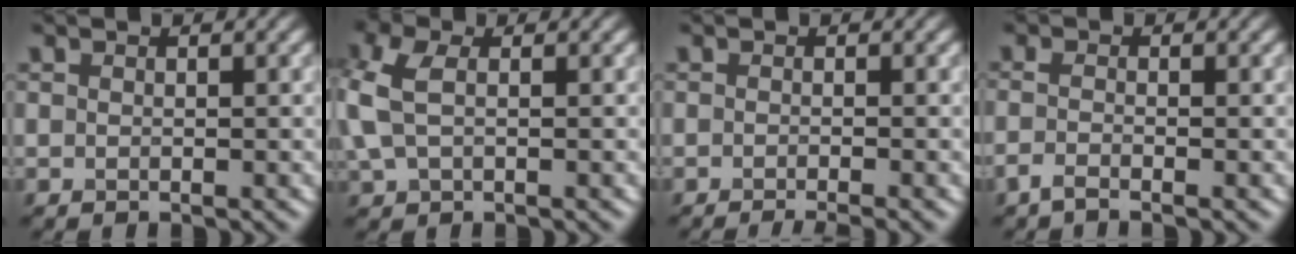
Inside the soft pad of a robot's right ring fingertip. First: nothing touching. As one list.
[{"total": 4.7, "force": [0.5, 3.0, 3.6], "torque": [-0.107, 0.004, 0.007]}, {"total": 2.4, "force": [-1.4, 0.6, 1.9], "torque": [-0.015, -0.004, -0.023]}, {"total": 1.5, "force": [-1.0, 0.3, 1.1], "torque": [-0.026, -0.006, -0.024]}]